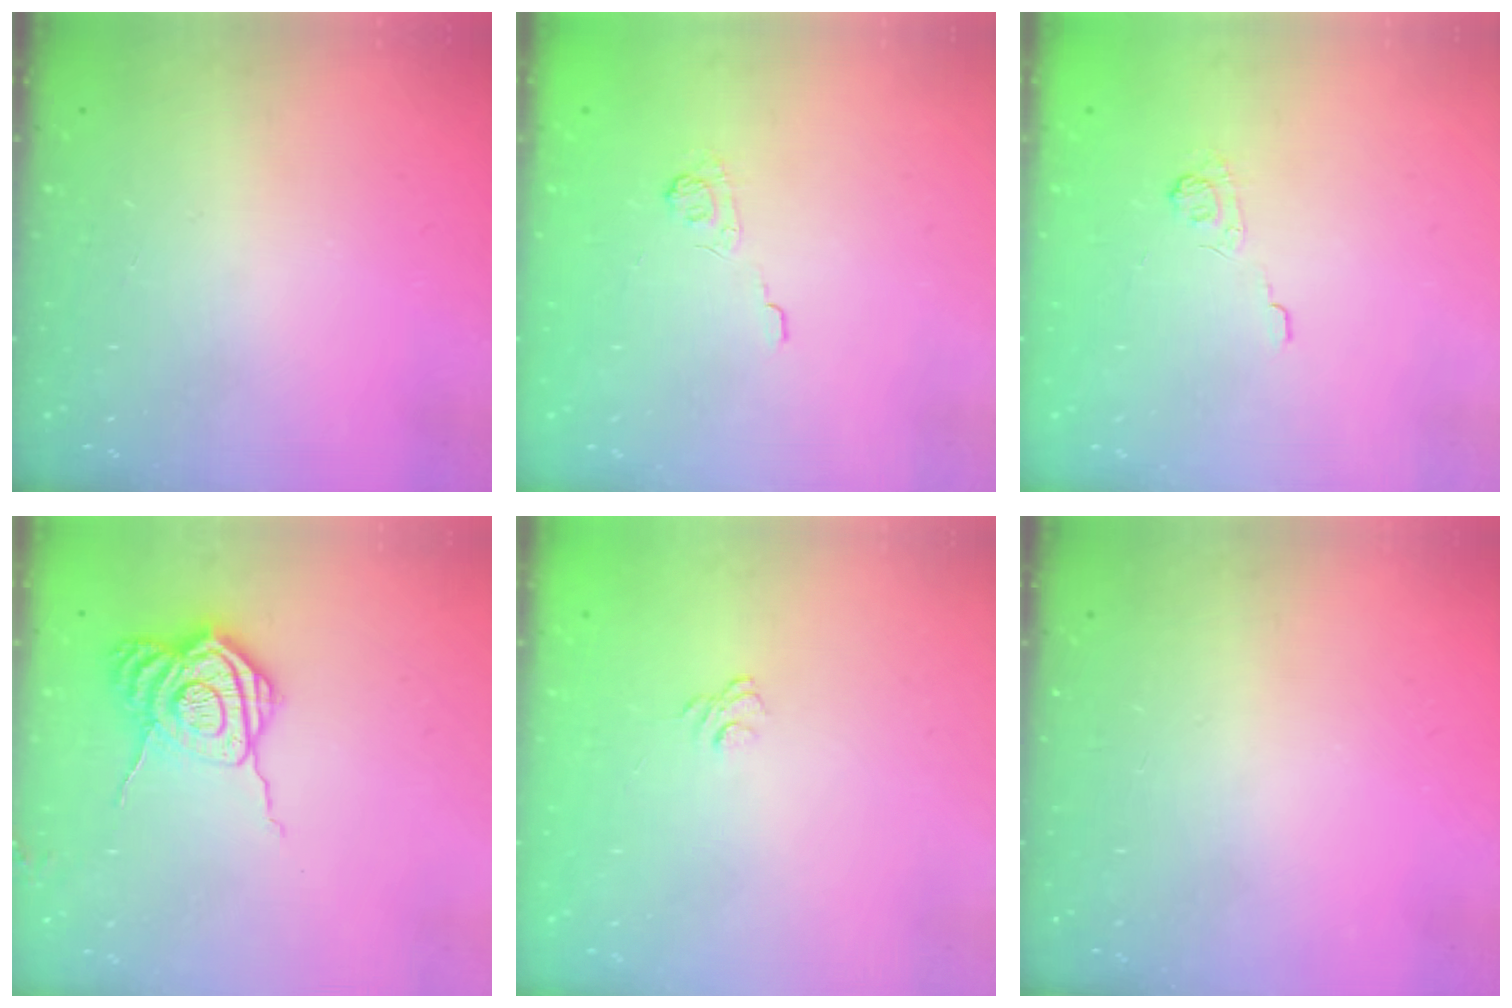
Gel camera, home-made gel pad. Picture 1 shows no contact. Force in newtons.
{"total": 2.5, "press": 2.1, "slide": 1.4}
{"total": 2.5, "press": 2.1, "slide": 1.4}
{"total": 10.8, "press": 10.8, "slide": 0.9}
{"total": 3.7, "press": 3.5, "slide": 1.2}
{"total": 0.0}